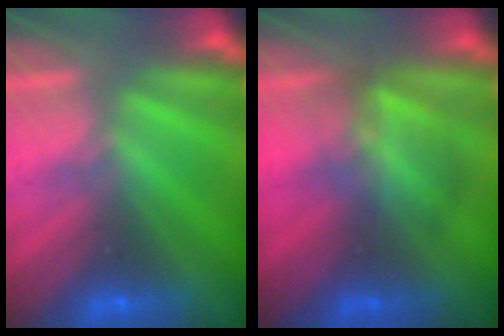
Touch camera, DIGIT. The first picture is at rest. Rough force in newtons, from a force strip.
{"total": 2.8}